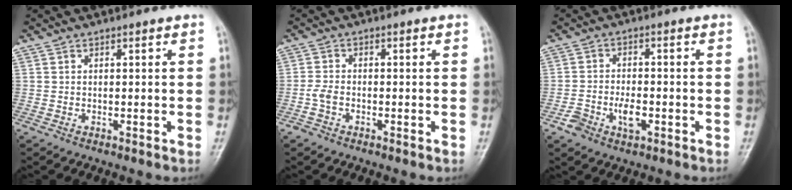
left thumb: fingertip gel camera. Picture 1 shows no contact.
{"total": 2.4, "force": [-1.1, 1.5, 1.5], "torque": [-0.034, 0.006, -0.026]}
{"total": 5.4, "force": [-2.2, 3.2, 3.8], "torque": [-0.065, 0.015, -0.037]}